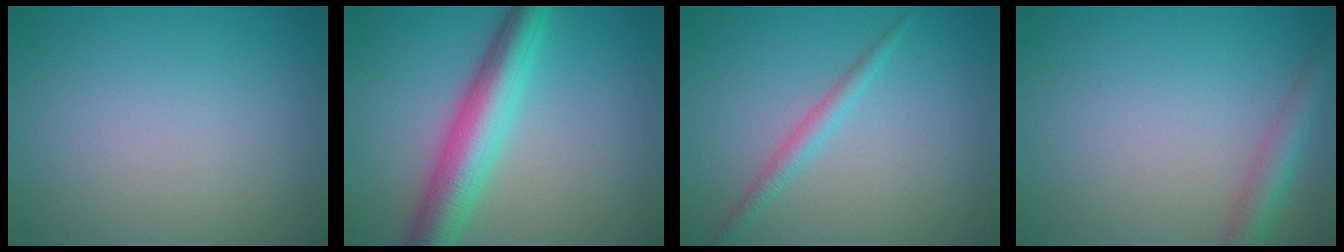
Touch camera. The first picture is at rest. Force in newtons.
{"total": 6.4, "press": 6.4, "slide": 0.2}
{"total": 1.7, "press": 1.7, "slide": 0.1}
{"total": 3.0, "press": 3.0, "slide": 0.1}